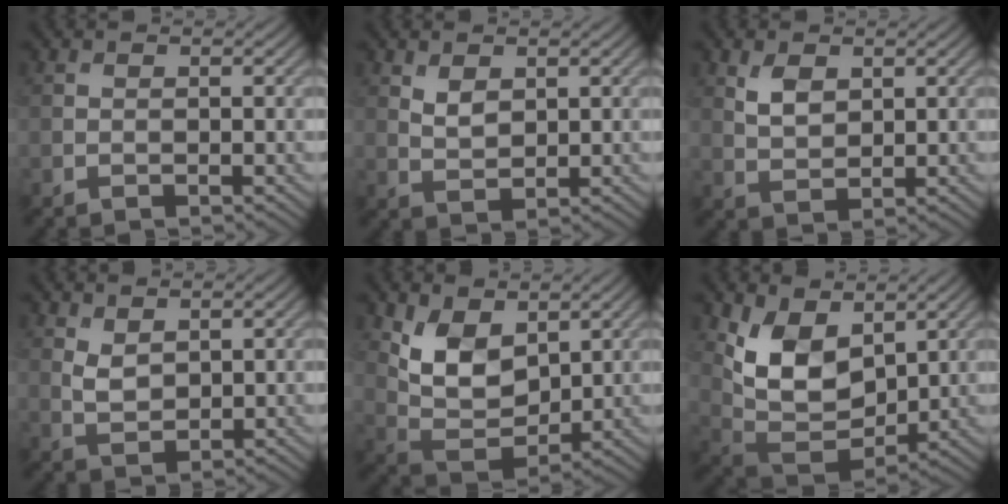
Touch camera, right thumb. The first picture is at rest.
{"total": 2.5, "force": [1.3, 1.4, 1.6], "torque": [-0.038, -0.005, 0.031]}
{"total": 3.4, "force": [1.6, 2.0, 2.2], "torque": [-0.050, -0.004, 0.034]}
{"total": 2.6, "force": [1.4, 1.5, 1.6], "torque": [-0.042, -0.006, 0.033]}
{"total": 7.9, "force": [3.6, 4.7, 5.1], "torque": [-0.110, -0.017, 0.068]}
{"total": 9.8, "force": [4.2, 6.0, 6.4], "torque": [-0.146, -0.016, 0.079]}